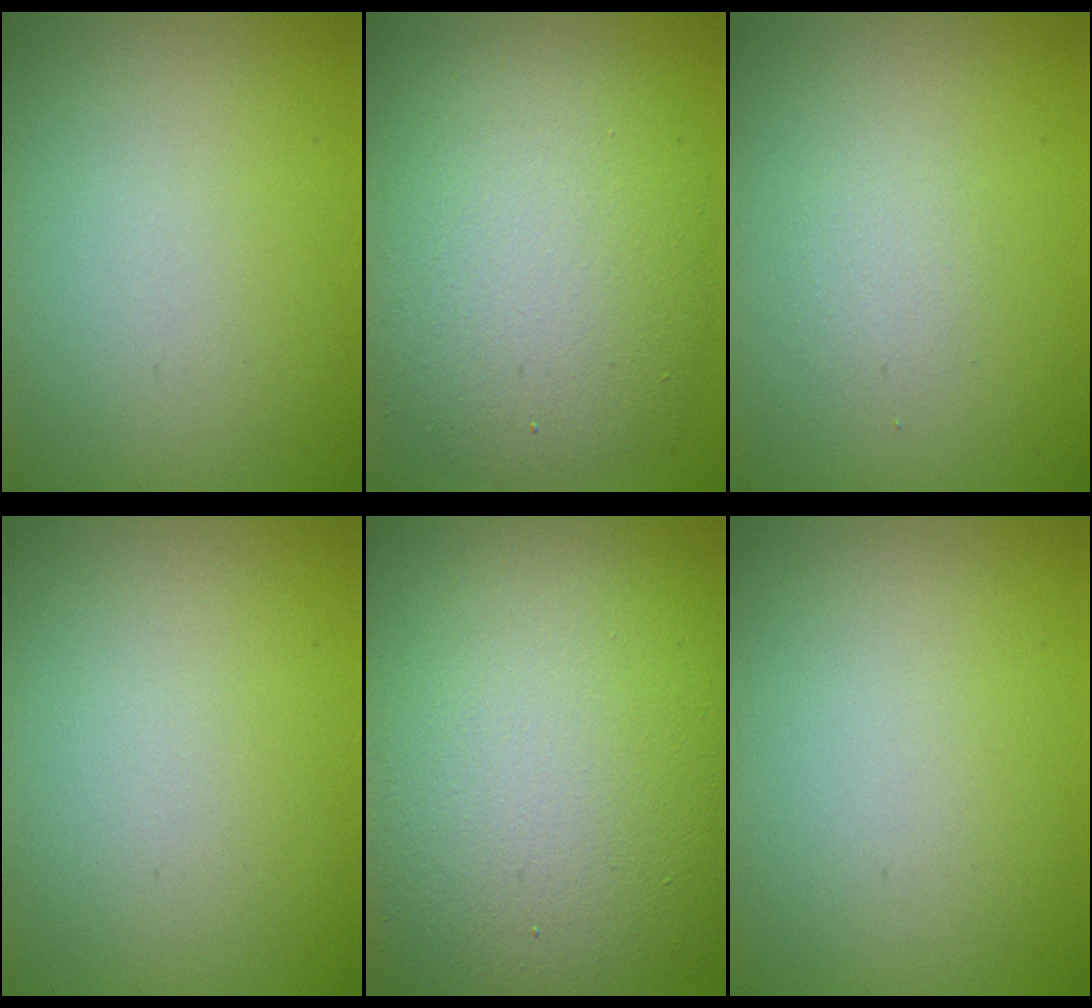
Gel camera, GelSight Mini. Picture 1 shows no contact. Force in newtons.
{"total": 9.5, "press": 9.5, "slide": 0.4}
{"total": 1.1, "press": 1.1, "slide": 0.1}
{"total": 0.0}
{"total": 17.1, "press": 17.1, "slide": 1.0}
{"total": 0.0}